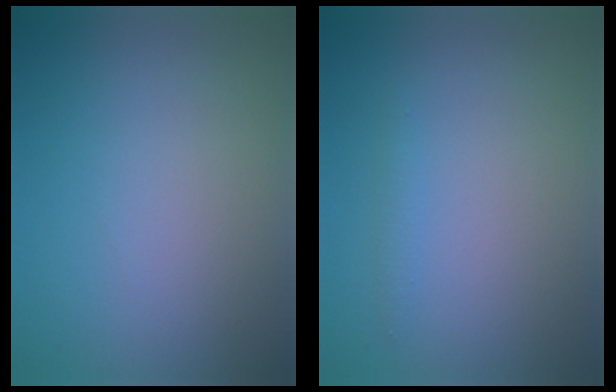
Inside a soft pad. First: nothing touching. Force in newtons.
{"total": 0.7, "press": 0.7, "slide": 0.0}